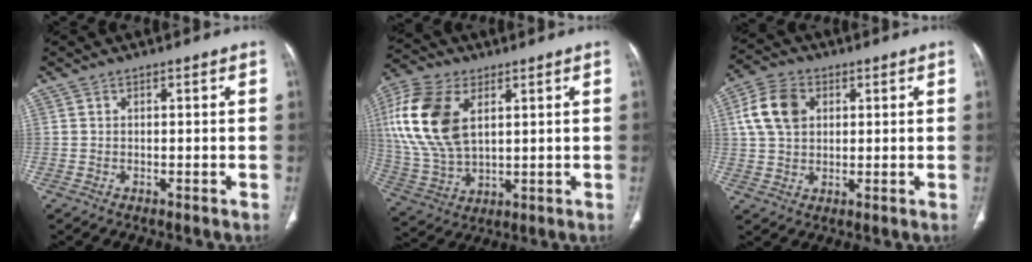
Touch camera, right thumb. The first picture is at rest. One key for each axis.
{"total": 18.1, "fx": 5.2, "fy": 10.7, "fz": 13.6, "tx": -0.289, "ty": -0.007, "tz": 0.104}
{"total": 9.2, "fx": 2.5, "fy": 6.6, "fz": 5.9, "tx": -0.108, "ty": 0.008, "tz": 0.045}